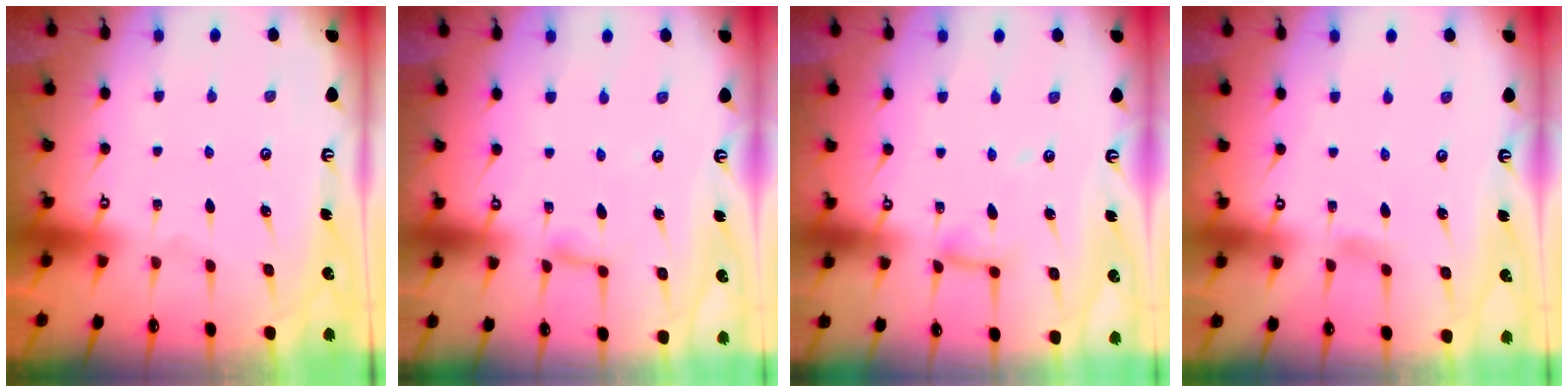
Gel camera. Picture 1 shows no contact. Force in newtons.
{"total": 4.0, "press": 4.0, "slide": 0.3}
{"total": 7.0, "press": 7.0, "slide": 0.6}
{"total": 2.4, "press": 2.4, "slide": 0.4}